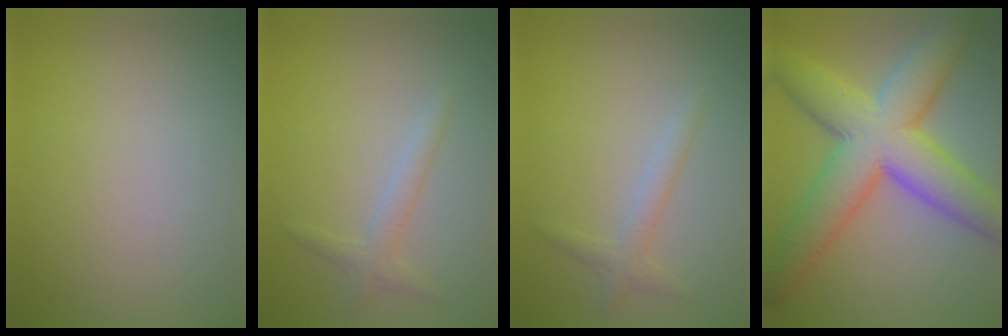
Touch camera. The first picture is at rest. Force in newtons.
{"total": 1.6, "press": 1.6, "slide": 0.1}
{"total": 1.6, "press": 1.6, "slide": 0.1}
{"total": 10.6, "press": 10.6, "slide": 0.2}